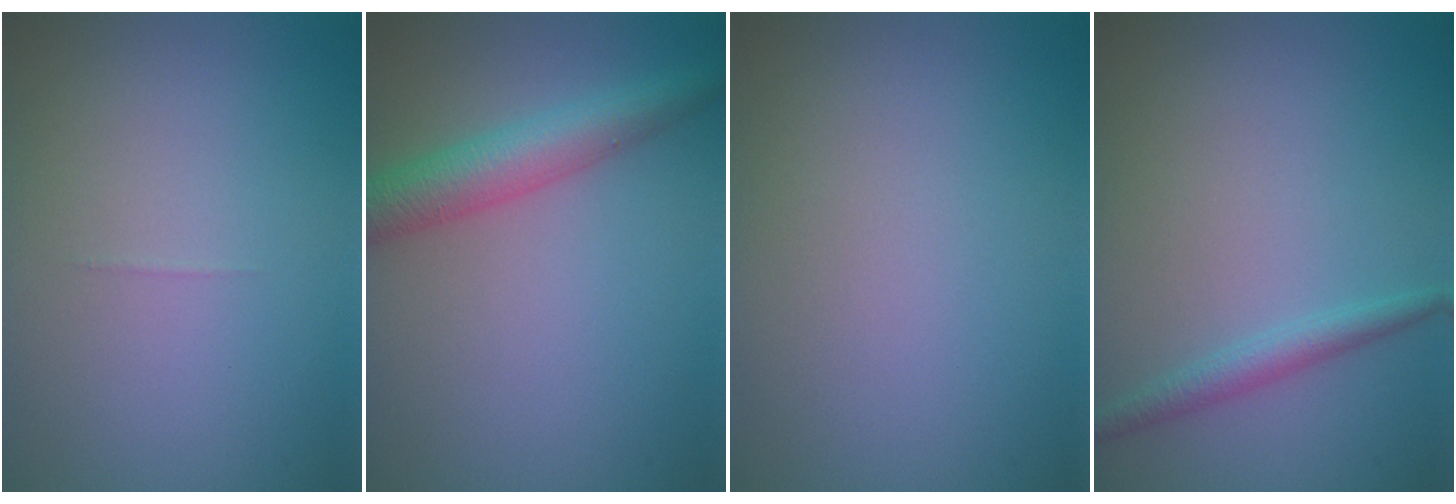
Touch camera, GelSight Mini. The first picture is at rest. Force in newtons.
{"total": 4.5, "press": 4.5, "slide": 0.1}
{"total": 0.0}
{"total": 1.8, "press": 1.8, "slide": 0.0}